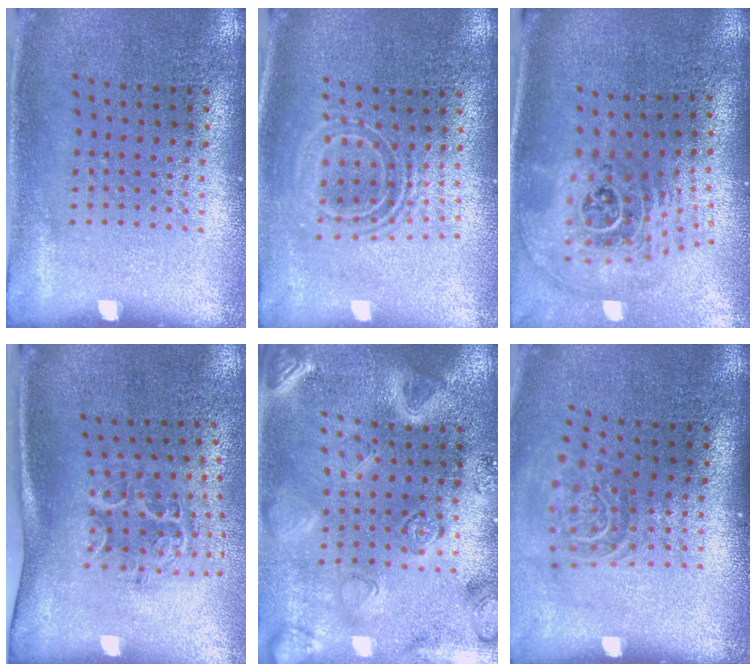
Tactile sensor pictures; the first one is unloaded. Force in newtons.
{"total": 1.6, "press": 1.3, "slide": 0.9}
{"total": 2.8, "press": 1.8, "slide": 2.1}
{"total": 1.4, "press": 1.3, "slide": 0.7}
{"total": 3.0, "press": 2.8, "slide": 0.8}
{"total": 1.5, "press": 1.1, "slide": 1.0}